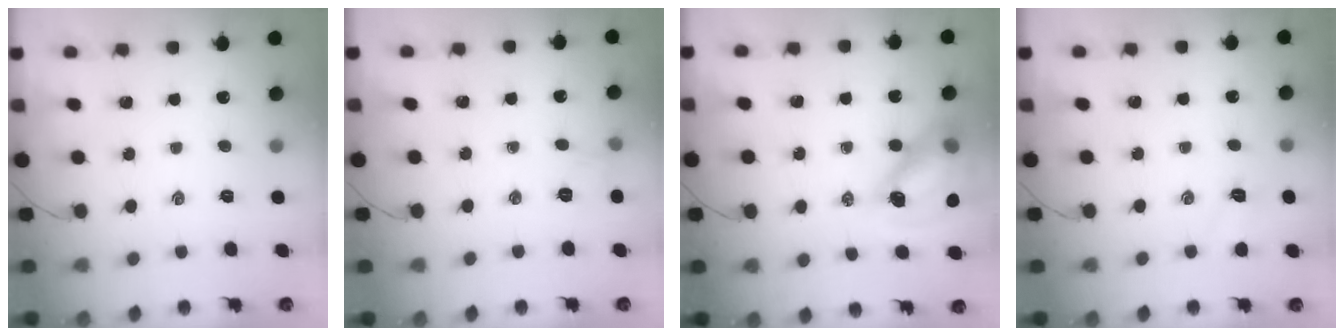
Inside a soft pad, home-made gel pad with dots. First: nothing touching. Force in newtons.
{"total": 5.3, "press": 5.0, "slide": 1.5}
{"total": 13.9, "press": 13.4, "slide": 3.8}
{"total": 3.2, "press": 3.1, "slide": 0.9}